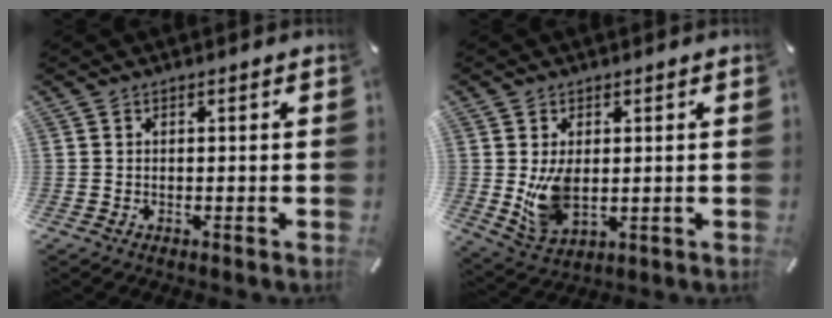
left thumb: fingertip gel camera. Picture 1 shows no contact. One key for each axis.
{"total": 8.2, "fx": 0.4, "fy": 5.4, "fz": 6.2, "tx": -0.119, "ty": -0.011, "tz": 0.007}